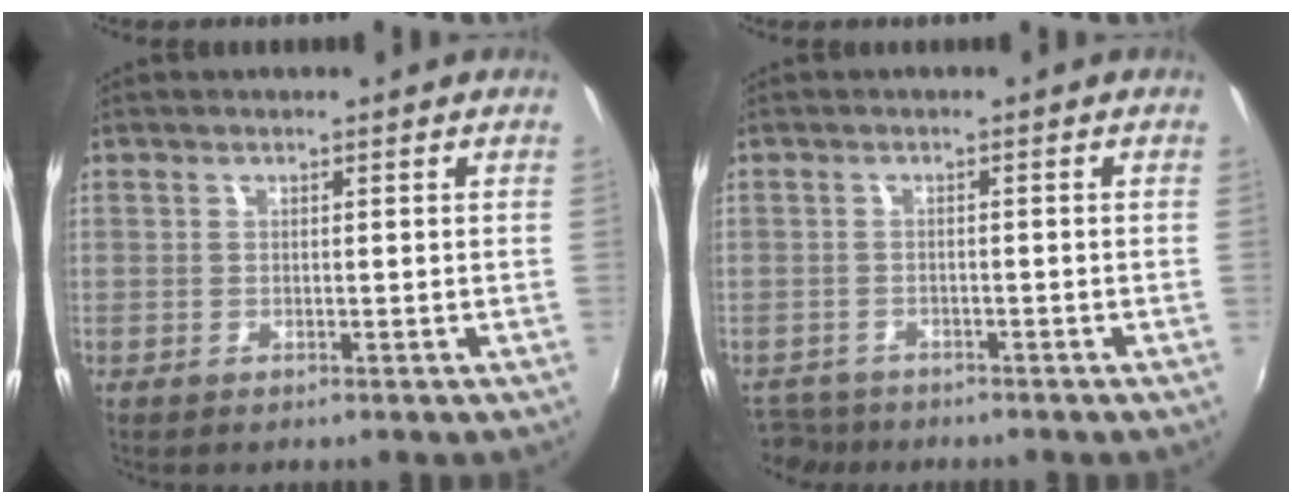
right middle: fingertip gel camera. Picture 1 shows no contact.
{"total": 4.6, "force": [-4.0, 2.0, 0.6], "torque": [-0.029, -0.009, -0.072]}